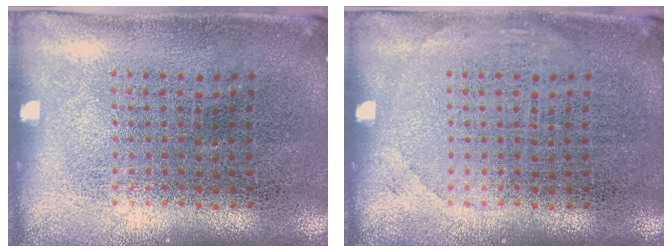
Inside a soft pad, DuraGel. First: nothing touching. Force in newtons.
{"total": 0.7, "press": 0.6, "slide": 0.1}